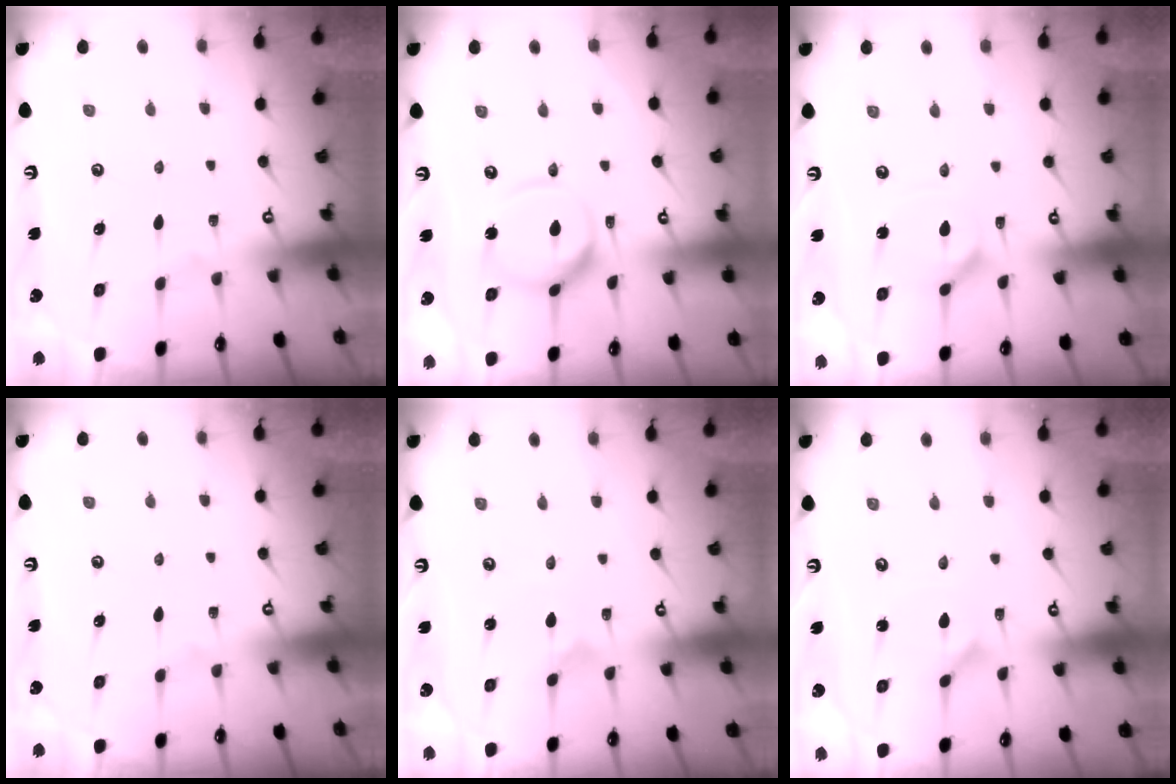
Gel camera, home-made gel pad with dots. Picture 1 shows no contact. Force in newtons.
{"total": 12.0, "press": 11.9, "slide": 1.0}
{"total": 7.1, "press": 7.0, "slide": 0.7}
{"total": 0.0}
{"total": 0.0}
{"total": 0.8, "press": 0.8, "slide": 0.2}